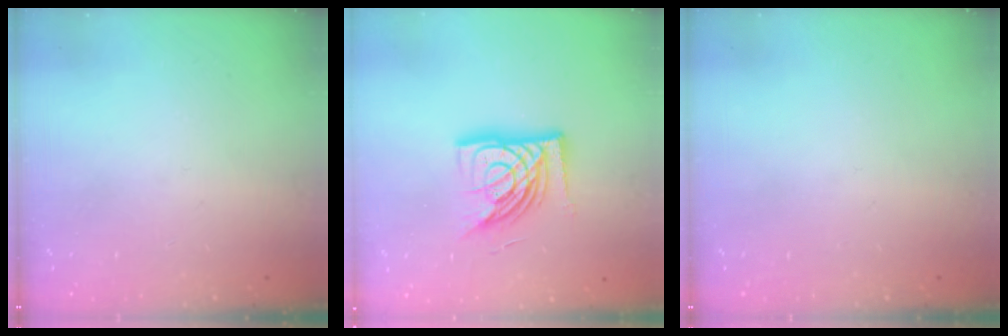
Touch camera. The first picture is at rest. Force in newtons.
{"total": 15.7, "press": 15.5, "slide": 2.2}
{"total": 0.0}